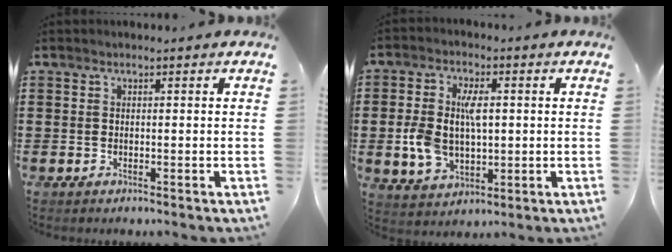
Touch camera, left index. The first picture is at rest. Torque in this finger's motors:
{"motor_torque": [1.09, 1.05, 0.63, 0.17]}